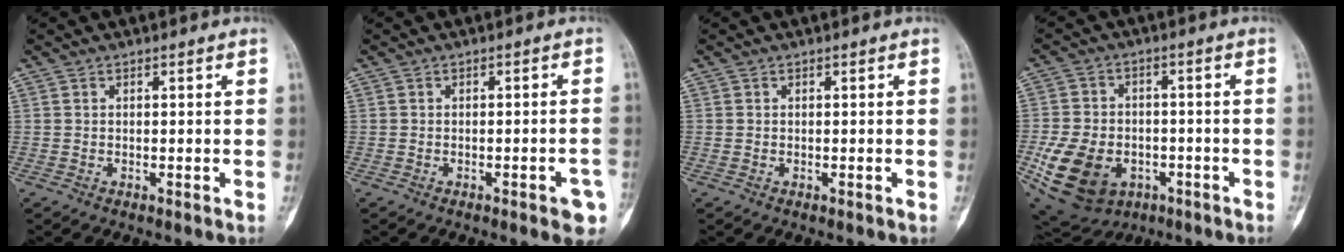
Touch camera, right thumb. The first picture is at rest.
{"total": 4.5, "force": [-2.2, 1.2, 3.7], "torque": [-0.037, 0.013, -0.023]}
{"total": 0.0}
{"total": 16.7, "force": [-5.6, 12.0, 10.1], "torque": [-0.198, 0.012, -0.080]}